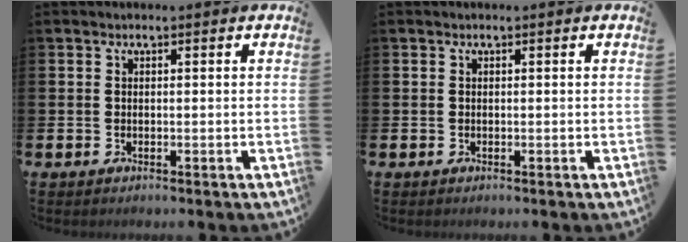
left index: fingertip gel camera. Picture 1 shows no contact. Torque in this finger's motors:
{"motor_torque": [-0.03, 0.02, 0.00, 0.00]}